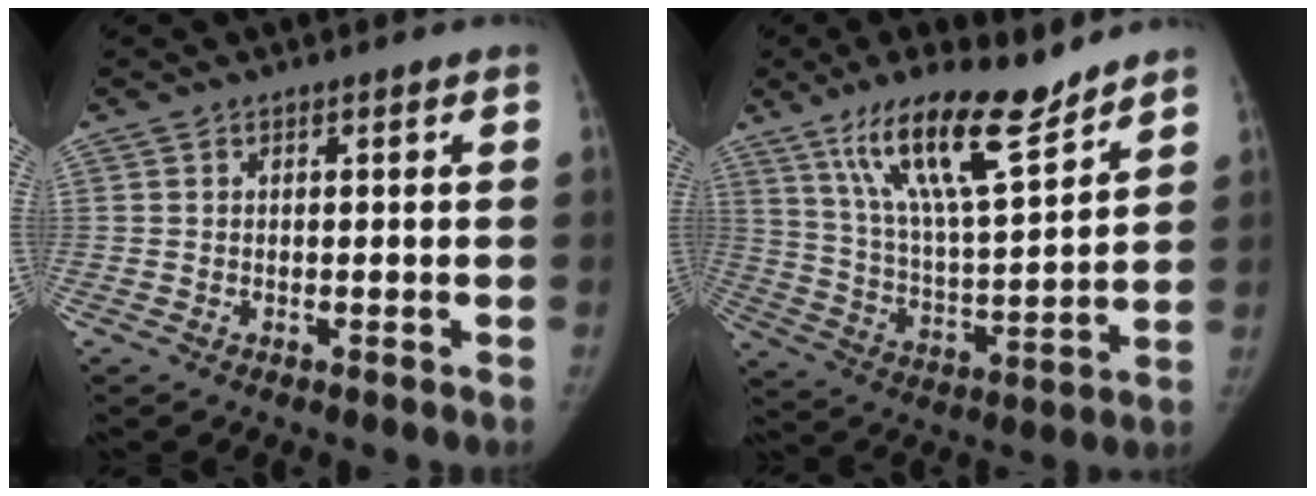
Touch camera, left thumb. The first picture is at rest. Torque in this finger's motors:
{"motor_torque": [0.63, 0.03, 1.41, -1.38, 0.52]}